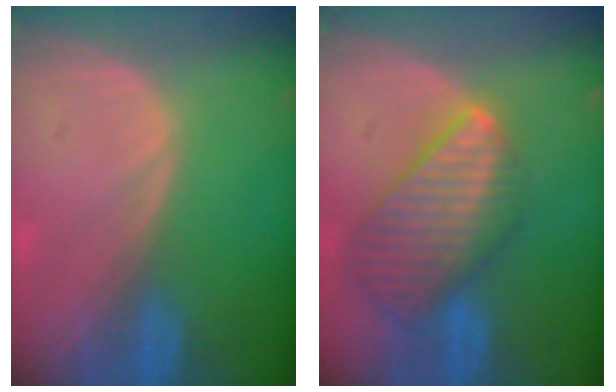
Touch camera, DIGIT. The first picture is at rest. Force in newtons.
{"total": 9.5, "press": 8.3, "slide": 4.6}